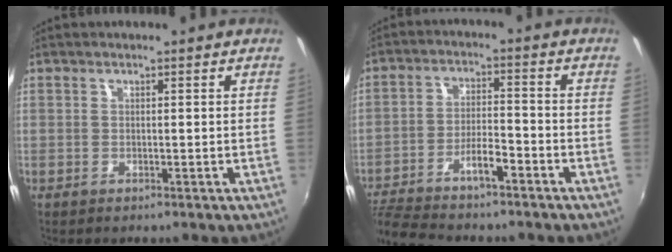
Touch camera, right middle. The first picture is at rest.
{"total": 10.0, "force": [-8.1, 1.6, 5.7], "torque": [-0.123, 0.008, -0.139]}